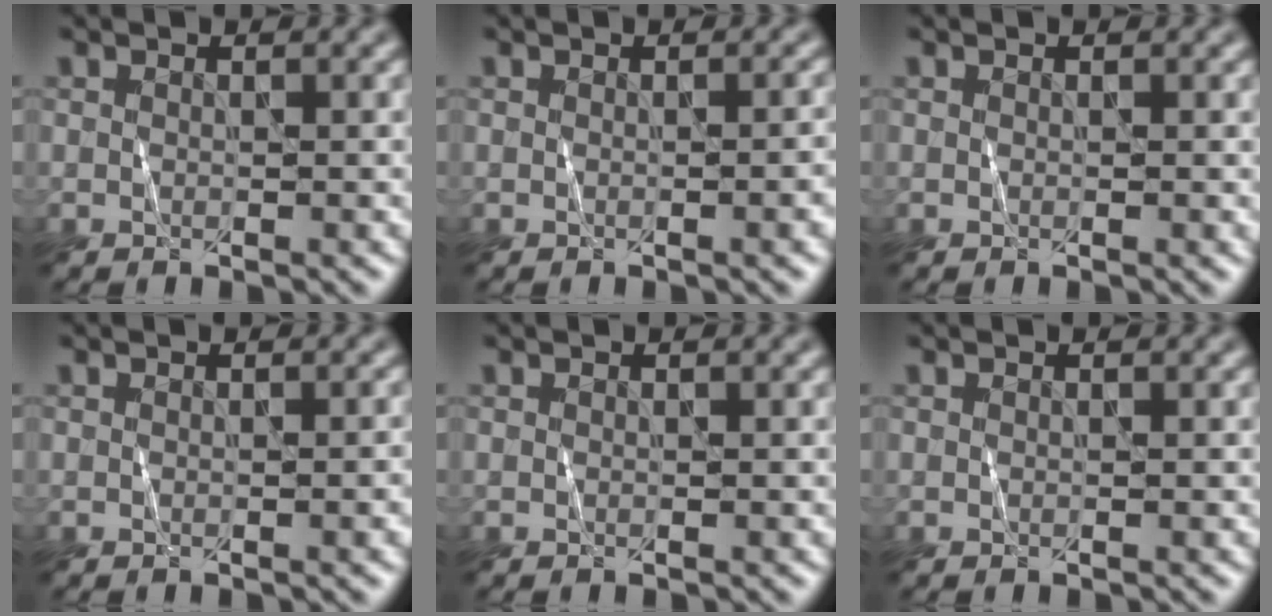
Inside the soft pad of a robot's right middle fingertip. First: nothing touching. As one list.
[{"total": 2.2, "force": [-0.8, 0.7, 2.0], "torque": [-0.020, 0.001, -0.012]}, {"total": 0.0}, {"total": 1.5, "force": [-0.5, 0.4, 1.4], "torque": [-0.017, 0.000, -0.010]}, {"total": 0.0}, {"total": 0.0}]